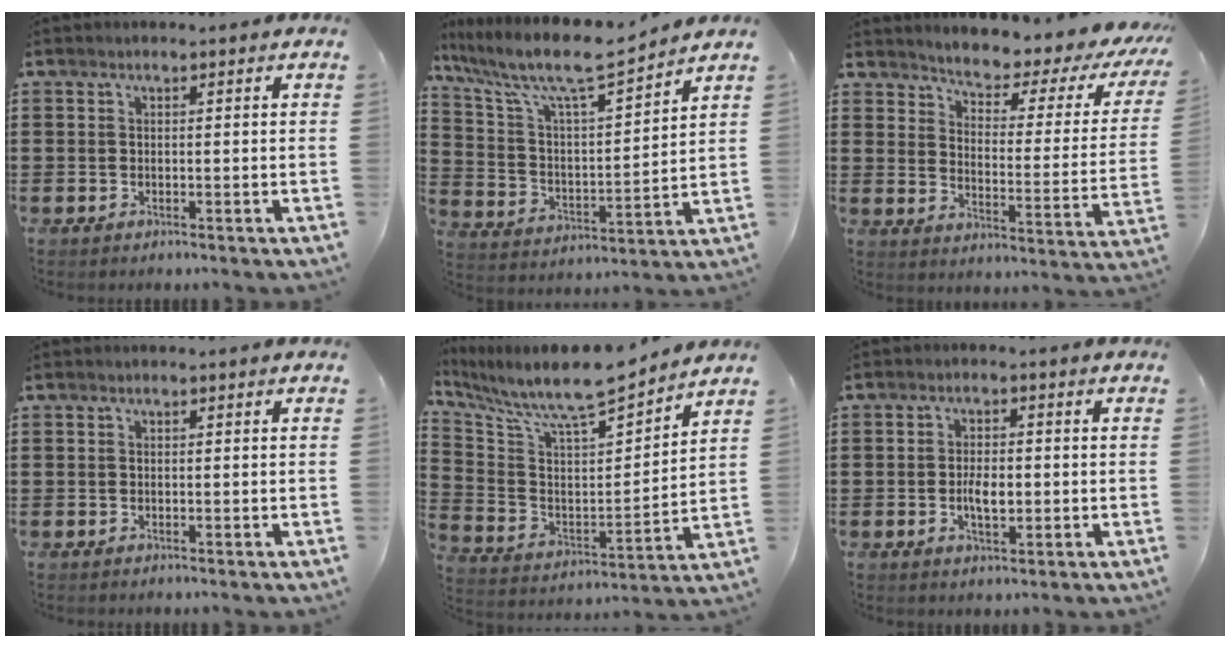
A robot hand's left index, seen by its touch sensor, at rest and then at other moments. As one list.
[{"total": 9.3, "force": [7.6, 1.3, 5.3], "torque": [-0.135, -0.046, 0.123]}, {"total": 3.2, "force": [2.9, 0.3, 1.2], "torque": [-0.036, -0.037, 0.036]}, {"total": 0.0}, {"total": 9.2, "force": [8.3, 1.1, 3.8], "torque": [-0.113, -0.061, 0.139]}, {"total": 3.8, "force": [-0.4, 1.7, 3.3], "torque": [-0.054, 0.000, -0.008]}]